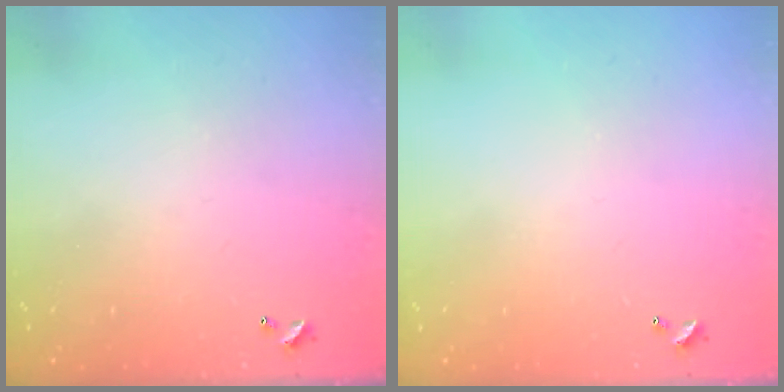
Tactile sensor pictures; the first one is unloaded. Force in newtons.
{"total": 0.0}